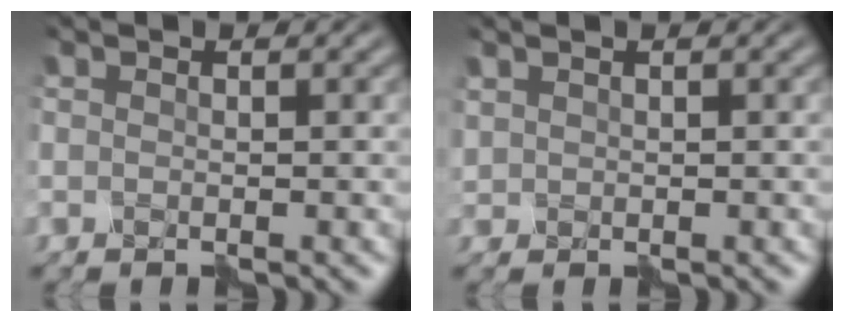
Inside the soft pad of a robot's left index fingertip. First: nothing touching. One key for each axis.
{"total": 0.8, "fx": 0.6, "fy": 0.4, "fz": -0.1, "tx": 0.001, "ty": 0.001, "tz": 0.014}